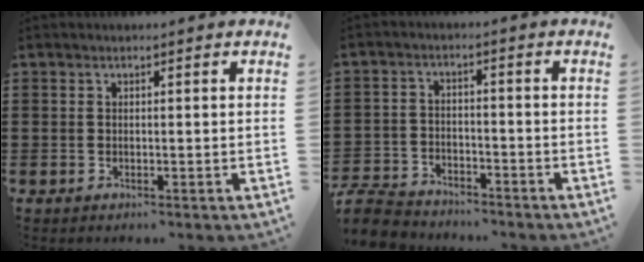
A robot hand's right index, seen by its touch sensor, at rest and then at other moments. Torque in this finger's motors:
{"motor_torque": [-1.41, 0.73, -1.06, -0.21]}